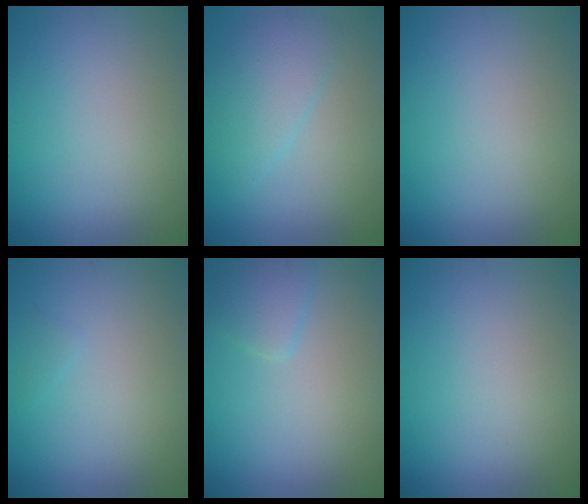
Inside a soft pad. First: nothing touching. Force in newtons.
{"total": 3.0, "press": 3.0, "slide": 0.2}
{"total": 0.0}
{"total": 0.5, "press": 0.5, "slide": 0.0}
{"total": 1.8, "press": 1.8, "slide": 0.2}
{"total": 0.0}